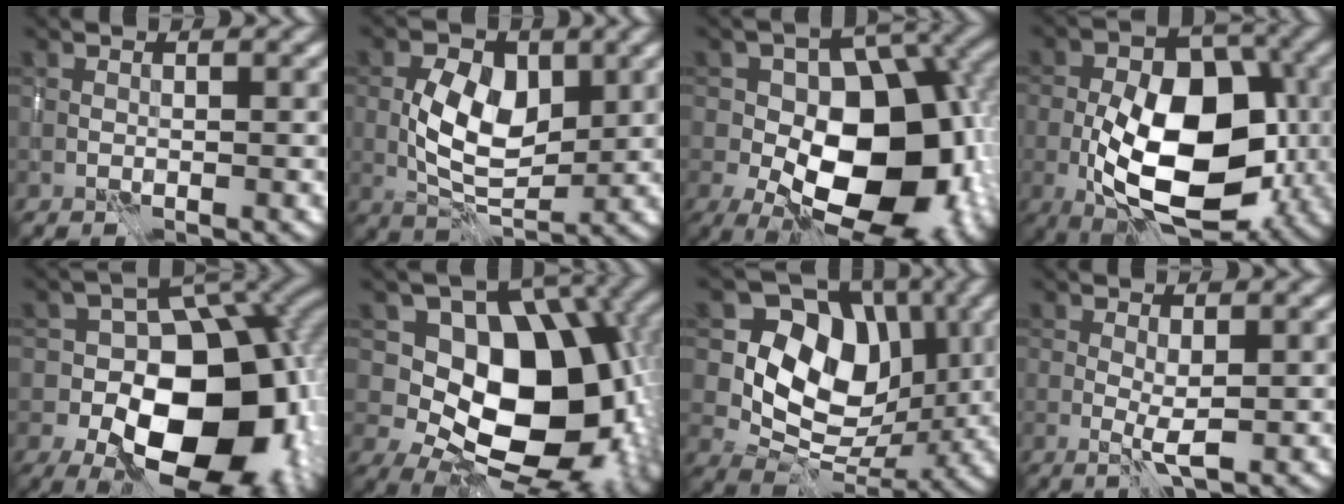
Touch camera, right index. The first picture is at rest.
{"total": 6.3, "force": [0.3, 3.9, 5.0], "torque": [-0.091, -0.002, 0.001]}
{"total": 15.4, "force": [-3.6, 9.5, 11.6], "torque": [-0.156, -0.017, -0.057]}
{"total": 12.0, "force": [-2.8, 6.8, 9.5], "torque": [-0.155, -0.006, -0.054]}
{"total": 16.8, "force": [-4.6, 10.8, 12.0], "torque": [-0.142, -0.017, -0.065]}
{"total": 13.7, "force": [-0.7, 9.4, 10.0], "torque": [-0.106, -0.008, -0.017]}
{"total": 8.6, "force": [1.3, 6.8, 5.1], "torque": [-0.075, -0.014, 0.011]}
{"total": 1.7, "force": [-0.1, 0.2, 1.7], "torque": [-0.031, -0.006, -0.003]}